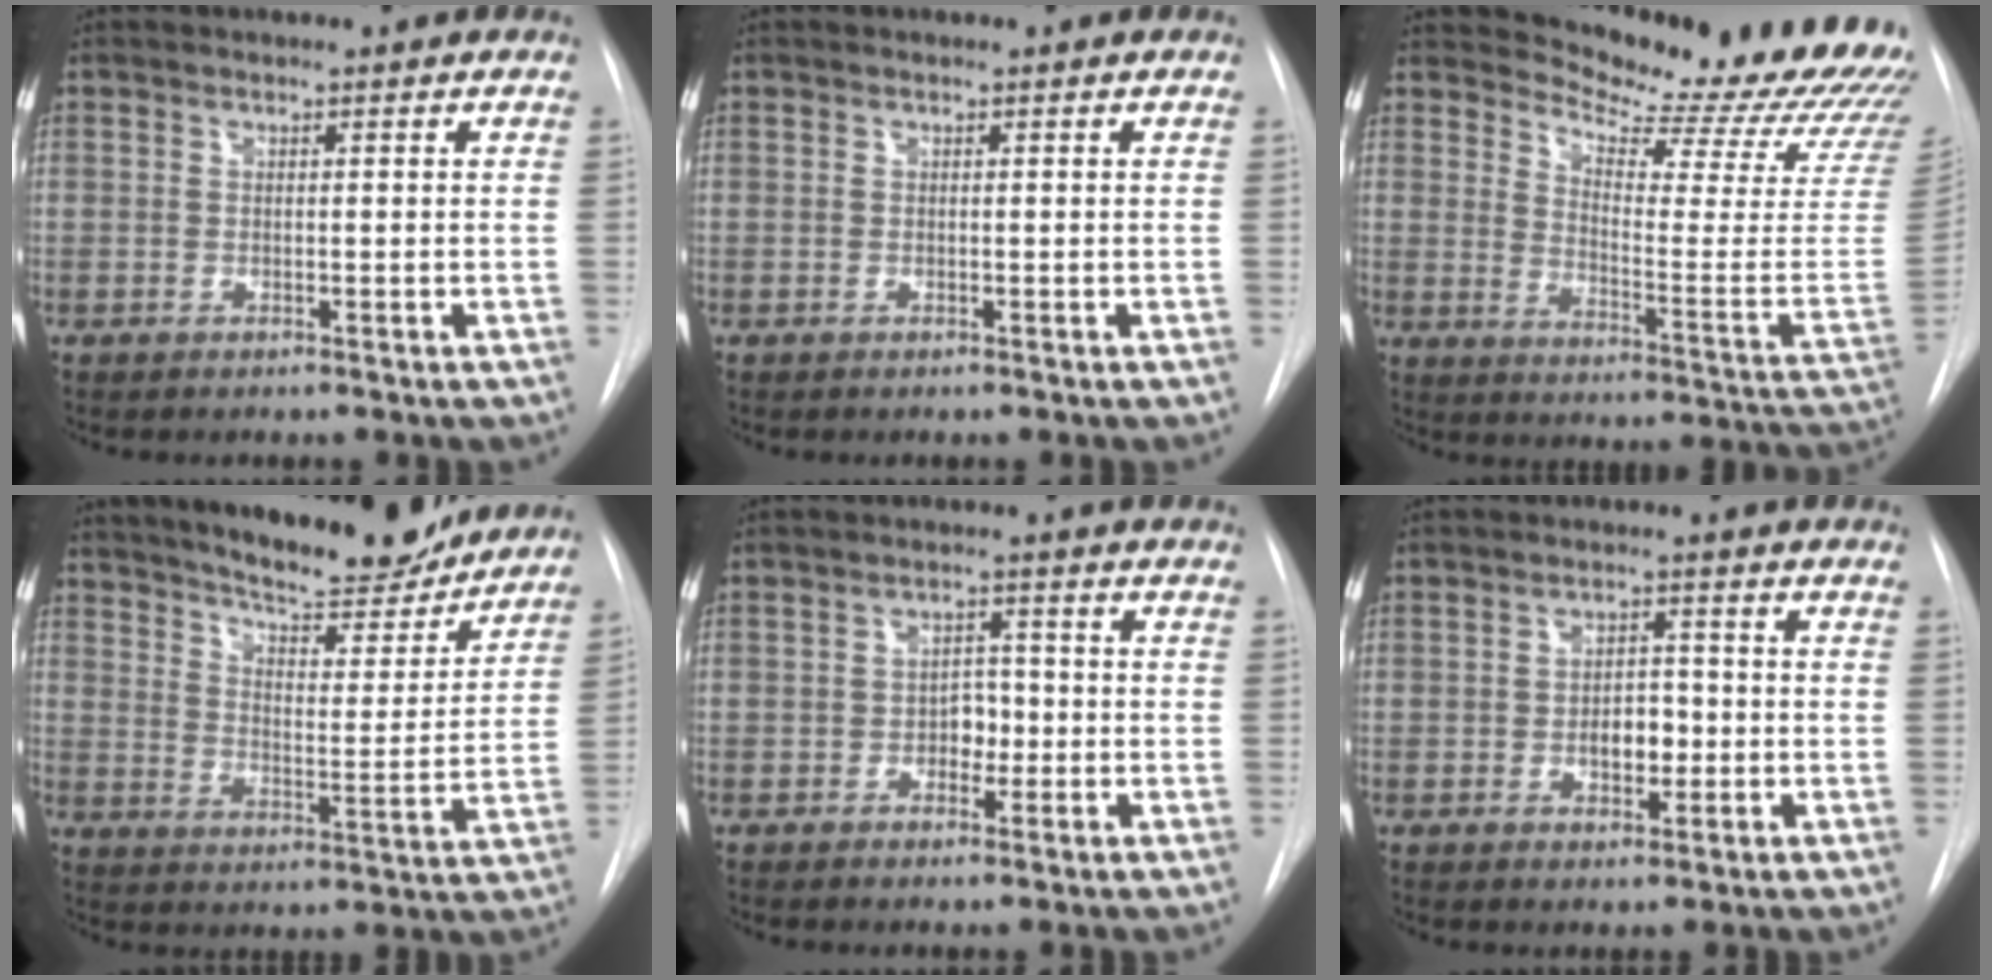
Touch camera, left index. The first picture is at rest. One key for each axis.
{"total": 0.0}
{"total": 20.9, "fx": 19.9, "fy": 2.3, "fz": 5.7, "tx": -0.070, "ty": -0.151, "tz": 0.221}
{"total": 17.8, "fx": 15.7, "fy": 3.5, "fz": 7.5, "tx": -0.112, "ty": -0.026, "tz": 0.219}
{"total": 3.1, "fx": -1.3, "fy": 2.1, "fz": 1.9, "tx": -0.022, "ty": 0.003, "tz": -0.021}
{"total": 4.1, "fx": -1.3, "fy": 2.4, "fz": 3.1, "tx": -0.043, "ty": 0.001, "tz": -0.017}